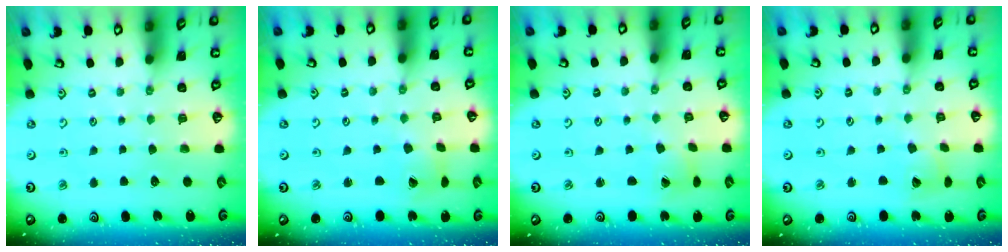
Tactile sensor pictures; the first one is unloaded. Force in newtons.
{"total": 2.0, "press": 2.0, "slide": 0.3}
{"total": 1.9, "press": 1.9, "slide": 0.2}
{"total": 5.5, "press": 5.5, "slide": 0.7}